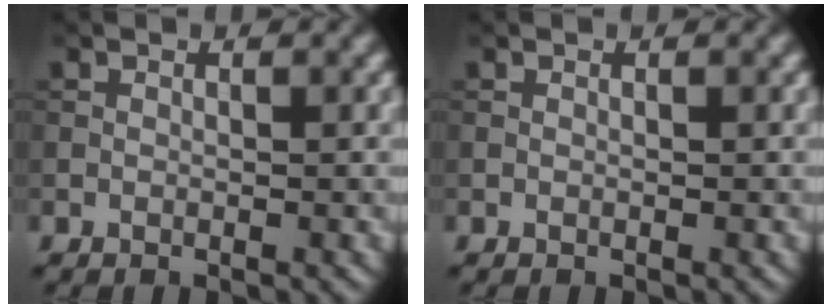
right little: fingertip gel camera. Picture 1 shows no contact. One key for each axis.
{"total": 0.0}